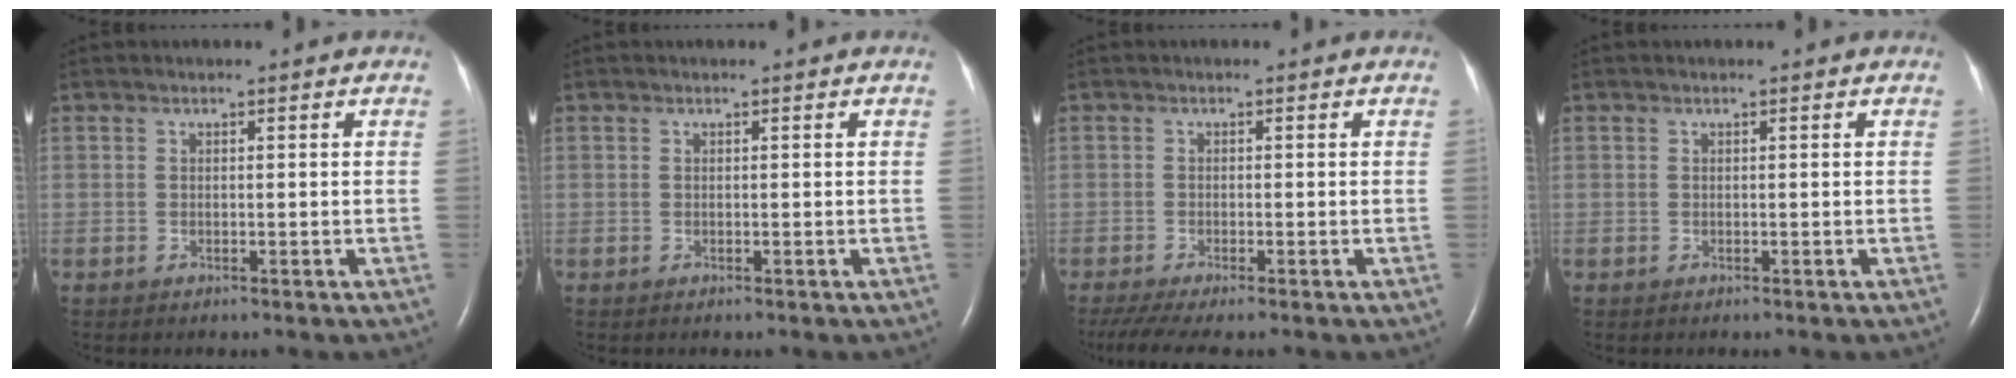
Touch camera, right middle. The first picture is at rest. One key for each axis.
{"total": 0.0}
{"total": 5.3, "fx": -4.1, "fy": 0.4, "fz": 3.3, "tx": -0.059, "ty": -0.015, "tz": -0.072}
{"total": 0.0}